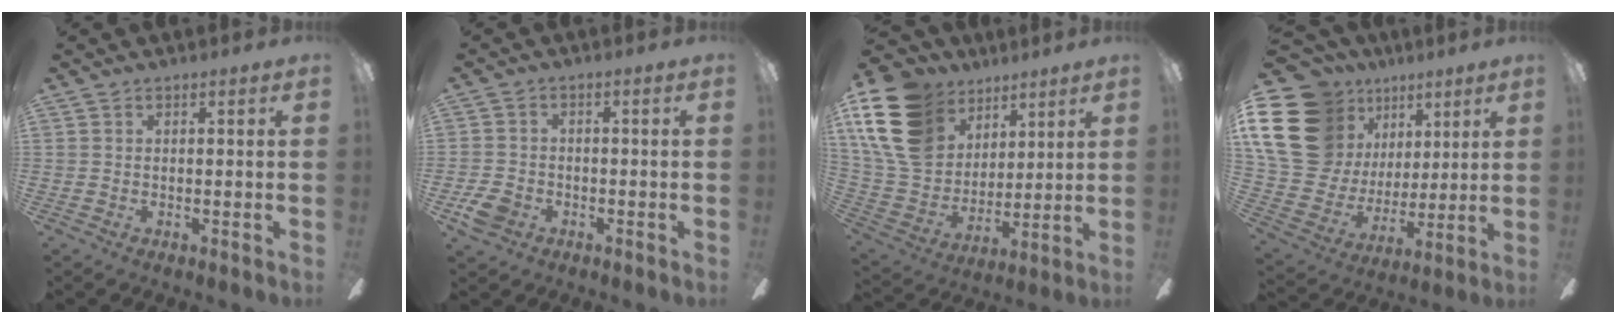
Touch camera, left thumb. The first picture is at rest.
{"total": 5.6, "force": [-2.7, 4.1, 2.6], "torque": [-0.064, 0.013, -0.052]}
{"total": 20.0, "force": [10.0, 14.4, 9.7], "torque": [-0.225, -0.038, 0.188]}
{"total": 23.4, "force": [8.6, 18.2, 12.0], "torque": [-0.240, -0.049, 0.181]}